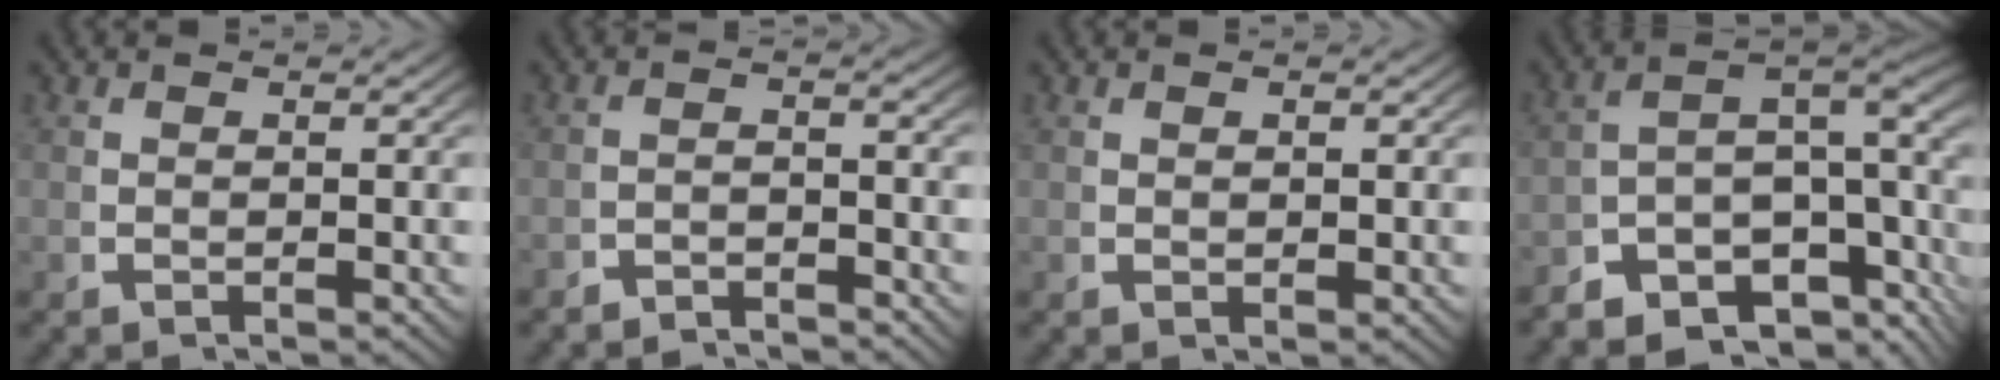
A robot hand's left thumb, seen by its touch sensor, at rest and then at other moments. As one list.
[{"total": 3.0, "force": [-2.9, 0.4, 0.4], "torque": [0.002, -0.010, -0.050]}, {"total": 0.6, "force": [0.4, 0.3, 0.4], "torque": [-0.008, -0.006, 0.011]}, {"total": 12.1, "force": [-1.7, 7.9, 9.0], "torque": [-0.131, -0.016, -0.042]}]